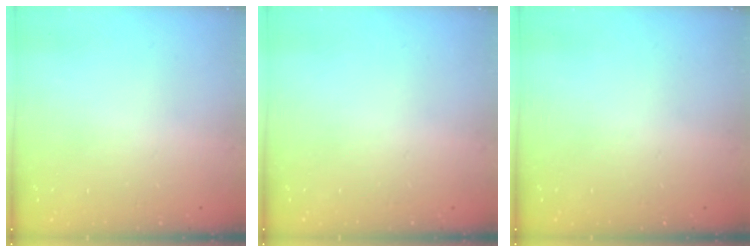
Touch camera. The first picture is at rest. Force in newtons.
{"total": 0.0}
{"total": 0.0}